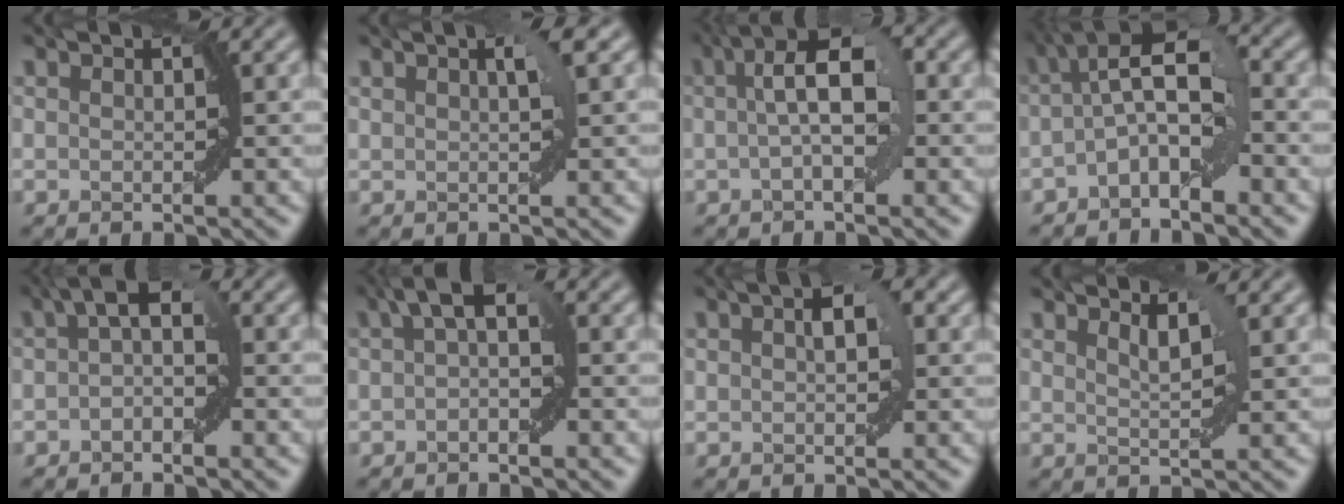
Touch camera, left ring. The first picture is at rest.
{"total": 1.6, "force": [0.8, 0.2, 1.4], "torque": [-0.020, 0.006, 0.015]}
{"total": 5.5, "force": [0.8, 2.0, 5.1], "torque": [-0.082, 0.017, 0.004]}
{"total": 5.3, "force": [-1.3, 2.2, 4.6], "torque": [-0.081, 0.017, -0.033]}
{"total": 3.2, "force": [0.2, 1.3, 2.9], "torque": [-0.036, 0.014, -0.007]}
{"total": 2.9, "force": [0.6, 1.0, 2.7], "torque": [-0.037, 0.012, 0.002]}
{"total": 2.7, "force": [0.8, 1.4, 2.1], "torque": [-0.028, 0.008, 0.013]}
{"total": 1.7, "force": [1.2, 0.3, 1.1], "torque": [-0.012, -0.002, 0.022]}